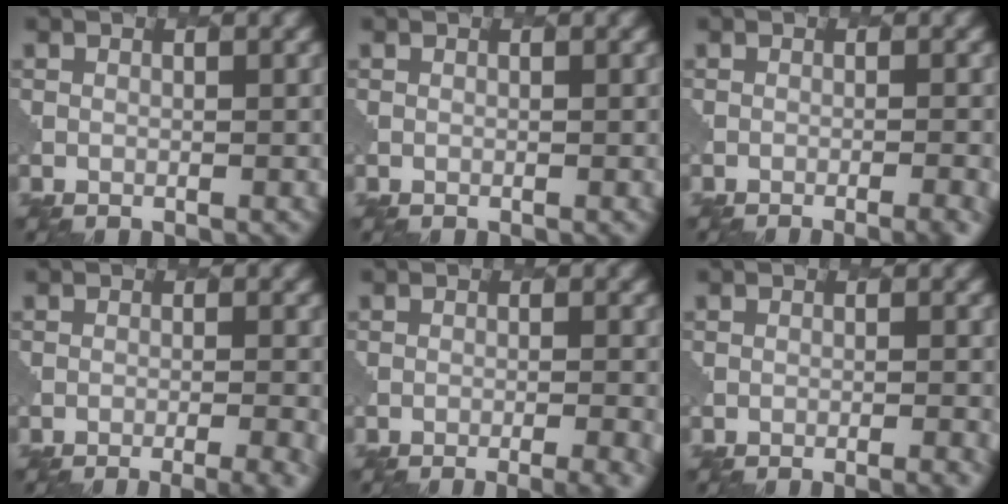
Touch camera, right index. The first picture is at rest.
{"total": 0.0}
{"total": 3.9, "force": [-2.0, 1.3, 3.0], "torque": [-0.020, 0.011, -0.023]}
{"total": 6.2, "force": [-3.9, 2.2, 4.3], "torque": [-0.031, 0.003, -0.038]}
{"total": 5.6, "force": [-3.4, 1.9, 3.9], "torque": [-0.029, 0.005, -0.034]}
{"total": 2.8, "force": [-1.6, 0.9, 2.2], "torque": [-0.015, 0.014, -0.021]}